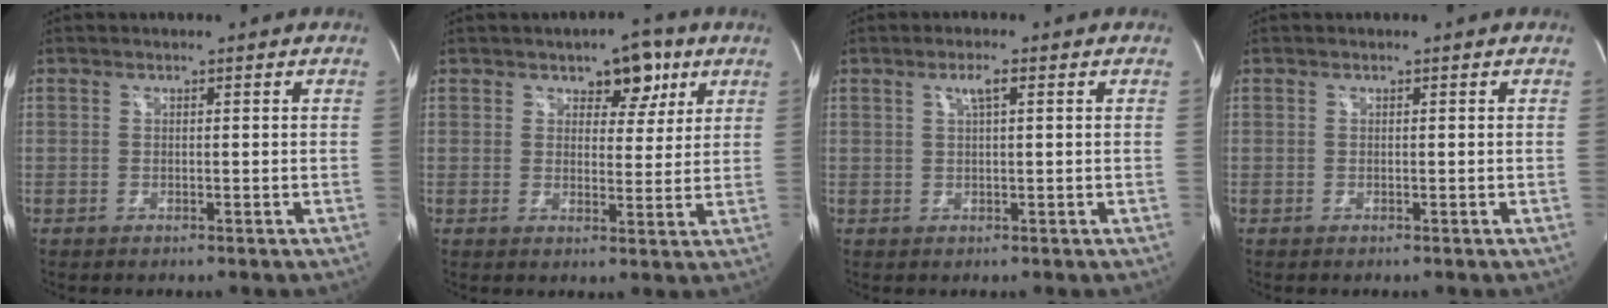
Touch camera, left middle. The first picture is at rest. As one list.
[{"total": 5.9, "force": [3.3, 3.2, 3.7], "torque": [-0.040, 0.010, 0.046]}, {"total": 2.1, "force": [0.9, 0.1, 1.9], "torque": [-0.038, 0.002, 0.016]}, {"total": 0.0}]